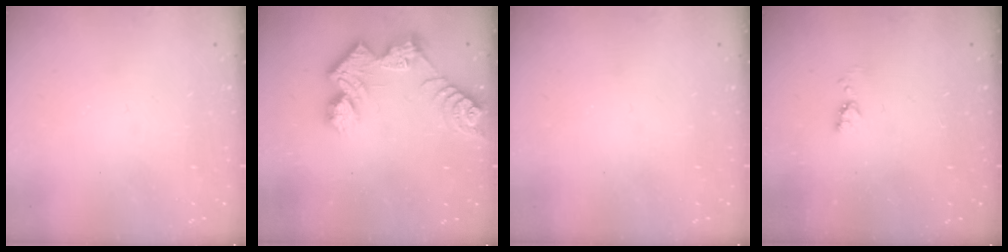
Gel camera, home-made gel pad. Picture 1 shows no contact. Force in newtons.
{"total": 10.9, "press": 10.9, "slide": 0.8}
{"total": 0.0}
{"total": 4.7, "press": 4.6, "slide": 0.7}